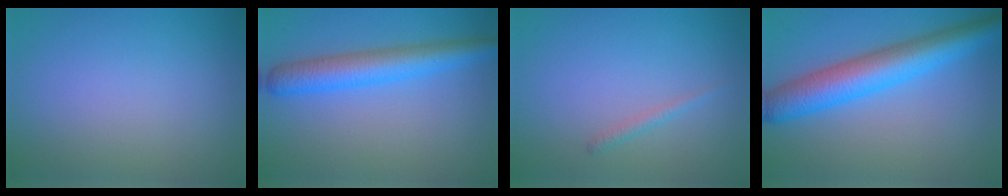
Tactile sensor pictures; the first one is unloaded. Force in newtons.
{"total": 5.0, "press": 5.0, "slide": 0.2}
{"total": 0.9, "press": 0.9, "slide": 0.0}
{"total": 7.3, "press": 7.3, "slide": 0.2}